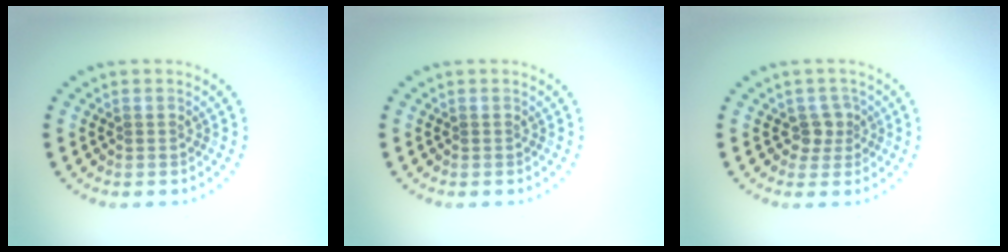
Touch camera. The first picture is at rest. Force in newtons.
{"total": 0.0}
{"total": 1.9, "press": 1.4, "slide": 1.2}